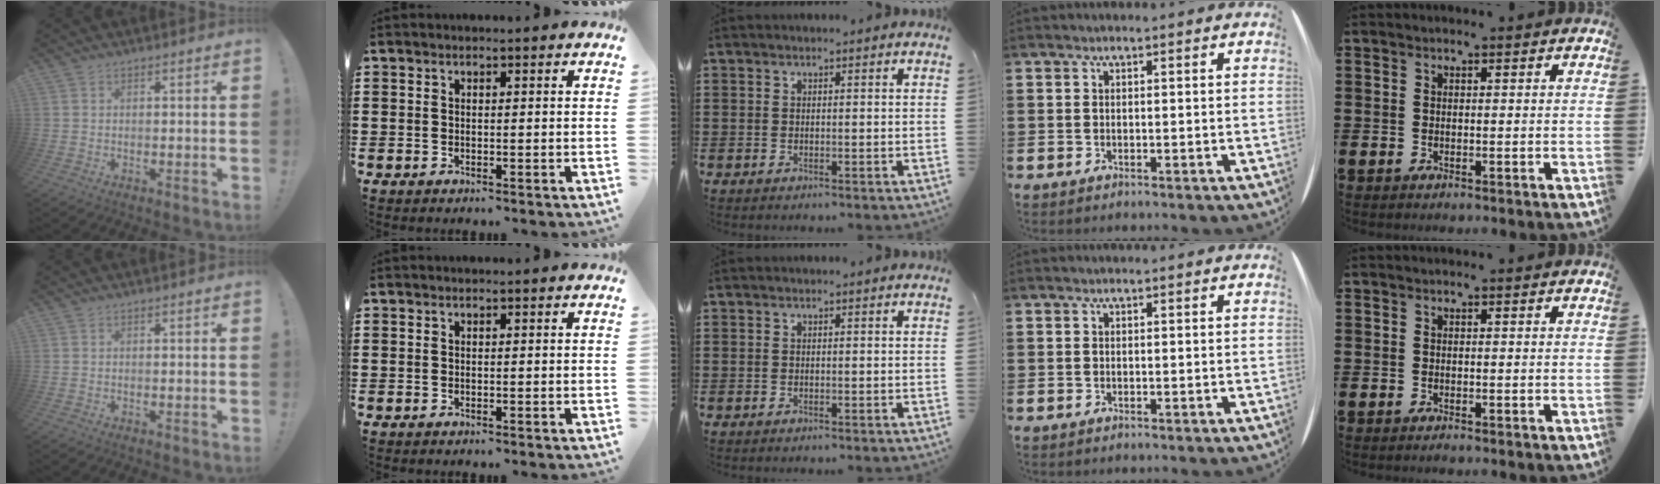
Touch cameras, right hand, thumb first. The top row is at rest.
{}